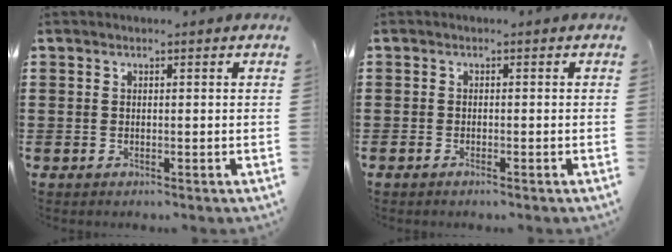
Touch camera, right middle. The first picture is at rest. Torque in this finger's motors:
{"motor_torque": [-0.65, 0.35, -0.01, -0.01]}